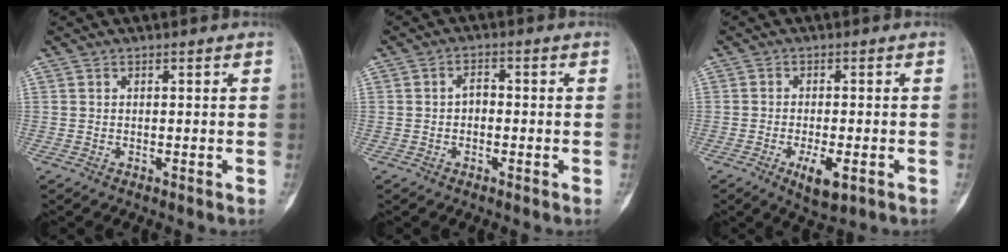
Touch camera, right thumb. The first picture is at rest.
{"total": 2.6, "force": [-0.2, 1.8, 1.9], "torque": [-0.024, 0.011, -0.008]}
{"total": 5.7, "force": [-2.4, 2.2, 4.7], "torque": [-0.078, -0.006, -0.033]}